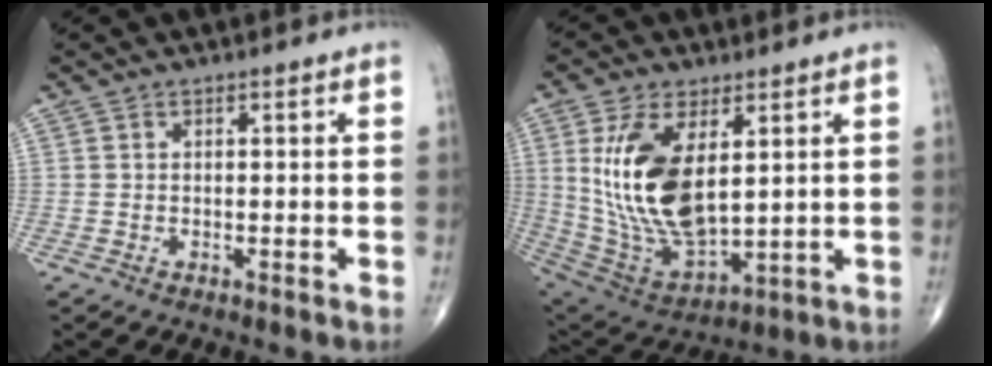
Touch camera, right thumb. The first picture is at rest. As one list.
[{"total": 18.4, "force": [4.0, 9.1, 15.4], "torque": [-0.295, -0.025, 0.093]}]